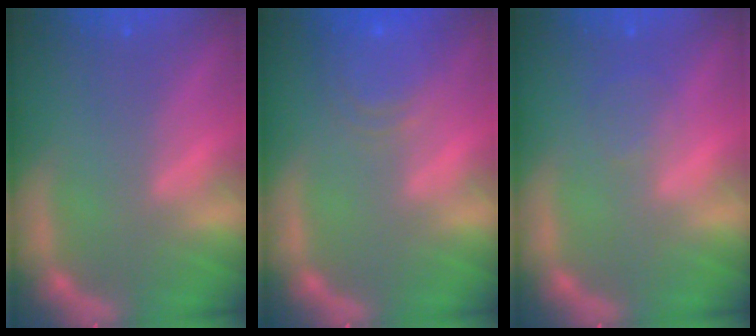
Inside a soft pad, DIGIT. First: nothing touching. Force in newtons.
{"total": 6.1}
{"total": 1.5}